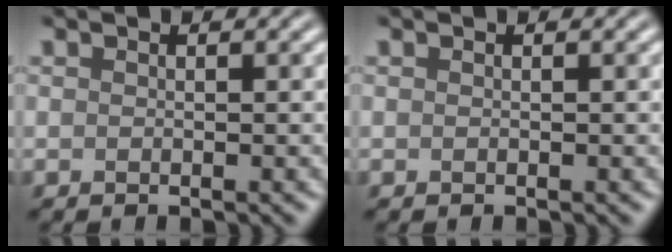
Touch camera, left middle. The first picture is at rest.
{"total": 0.0}